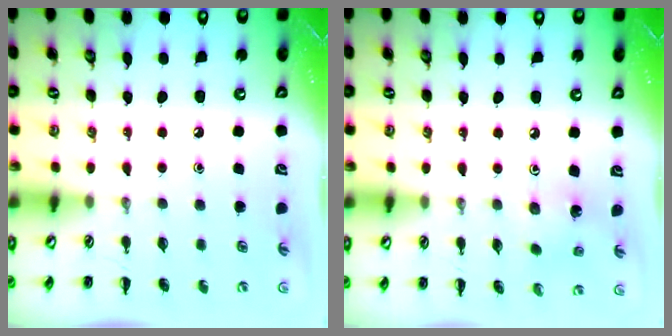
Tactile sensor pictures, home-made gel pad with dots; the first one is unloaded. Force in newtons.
{"total": 1.5, "press": 1.4, "slide": 0.4}